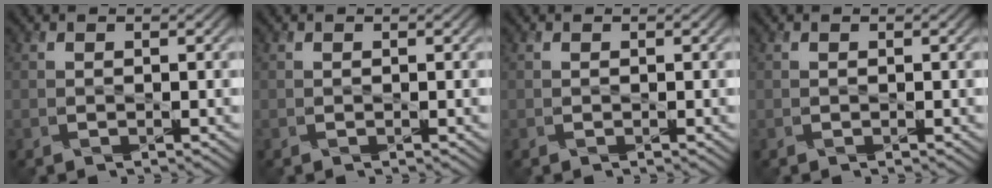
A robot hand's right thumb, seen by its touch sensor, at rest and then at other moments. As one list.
[{"total": 0.0}, {"total": 0.0}, {"total": 0.0}]